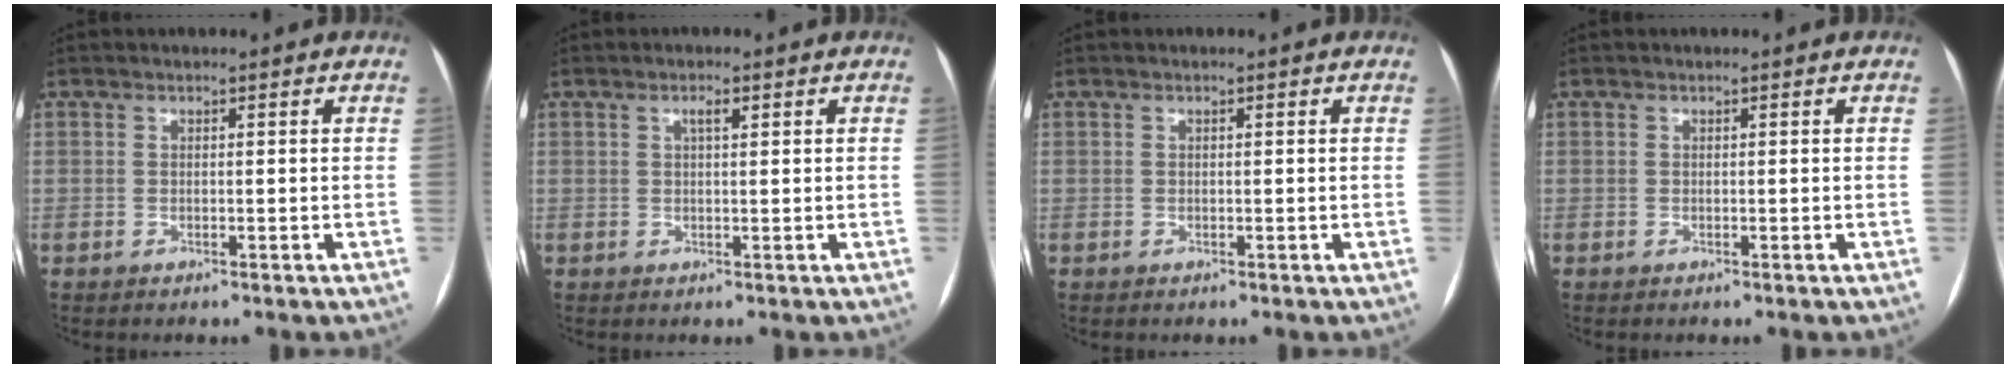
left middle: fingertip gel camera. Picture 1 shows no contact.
{"total": 1.6, "force": [0.7, 0.3, 1.4], "torque": [-0.024, 0.004, 0.012]}
{"total": 0.0}
{"total": 0.0}